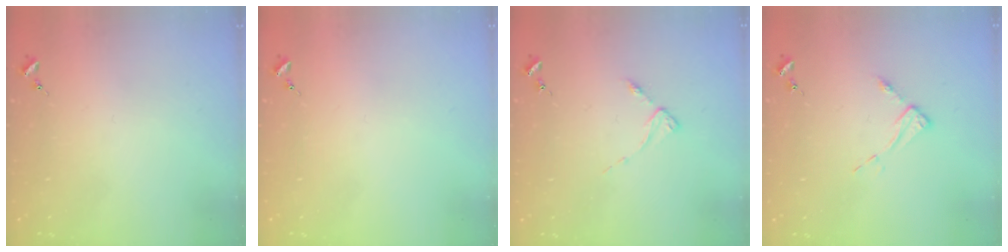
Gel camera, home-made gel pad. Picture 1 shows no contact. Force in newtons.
{"total": 0.0}
{"total": 2.9, "press": 2.8, "slide": 0.4}
{"total": 5.3, "press": 5.2, "slide": 0.1}